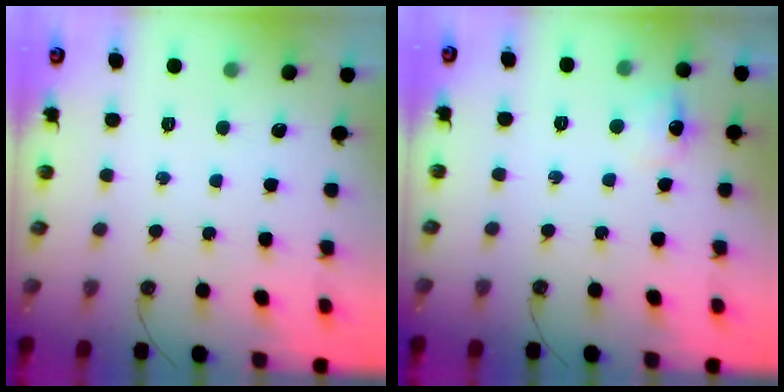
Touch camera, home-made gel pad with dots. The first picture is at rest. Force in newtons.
{"total": 7.3, "press": 7.2, "slide": 1.0}